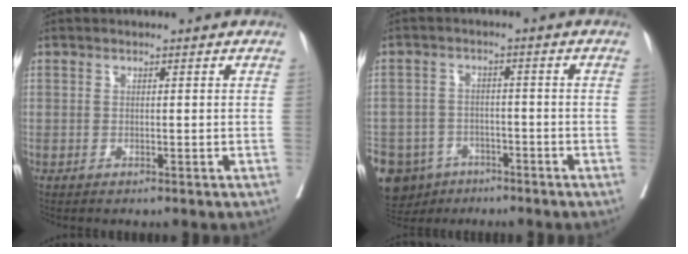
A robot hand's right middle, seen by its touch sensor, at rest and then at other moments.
{"total": 14.3, "force": [-8.7, 10.4, 4.6], "torque": [-0.132, 0.001, -0.123]}